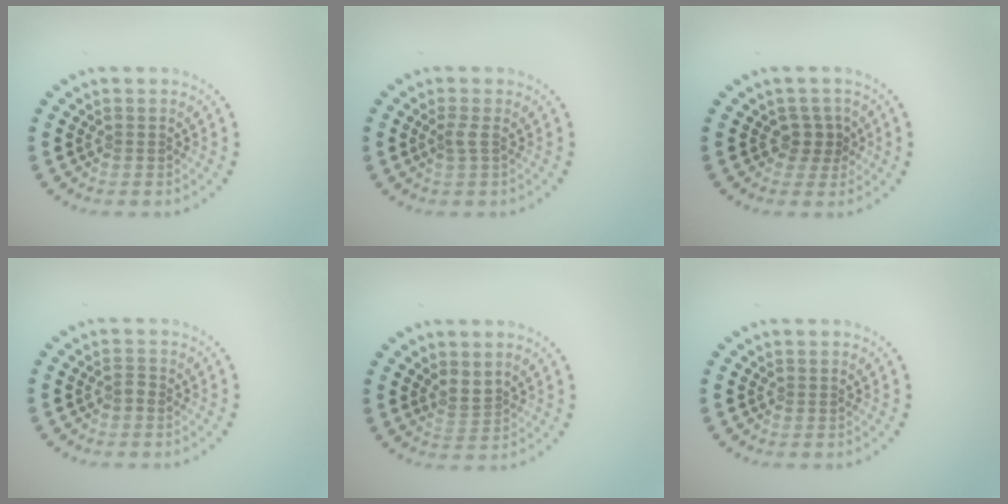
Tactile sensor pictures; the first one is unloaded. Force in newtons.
{"total": 0.9, "press": 0.6, "slide": 0.7}
{"total": 1.8, "press": 1.5, "slide": 1.0}
{"total": 0.7, "press": 0.6, "slide": 0.3}
{"total": 1.7, "press": 1.2, "slide": 1.2}
{"total": 0.0}